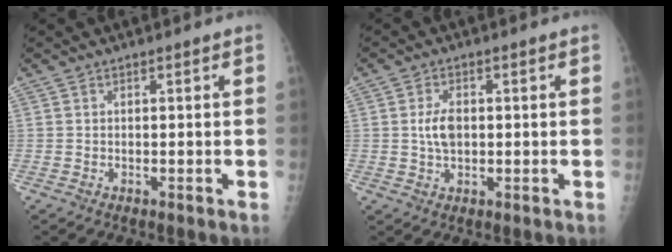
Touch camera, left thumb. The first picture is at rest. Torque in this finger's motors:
{"motor_torque": [0.75, 0.89, 0.34, -0.29, 0.01]}